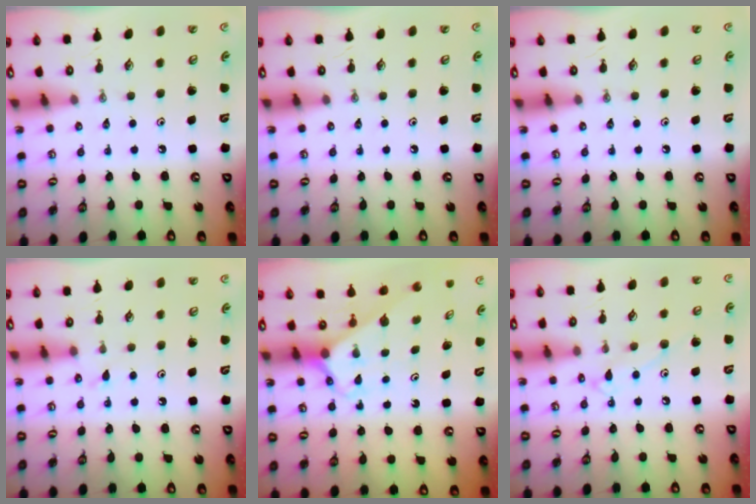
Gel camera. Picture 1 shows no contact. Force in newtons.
{"total": 0.0}
{"total": 0.0}
{"total": 6.1, "press": 6.1, "slide": 0.5}
{"total": 2.7, "press": 2.7, "slide": 0.1}
{"total": 8.4, "press": 8.3, "slide": 0.7}